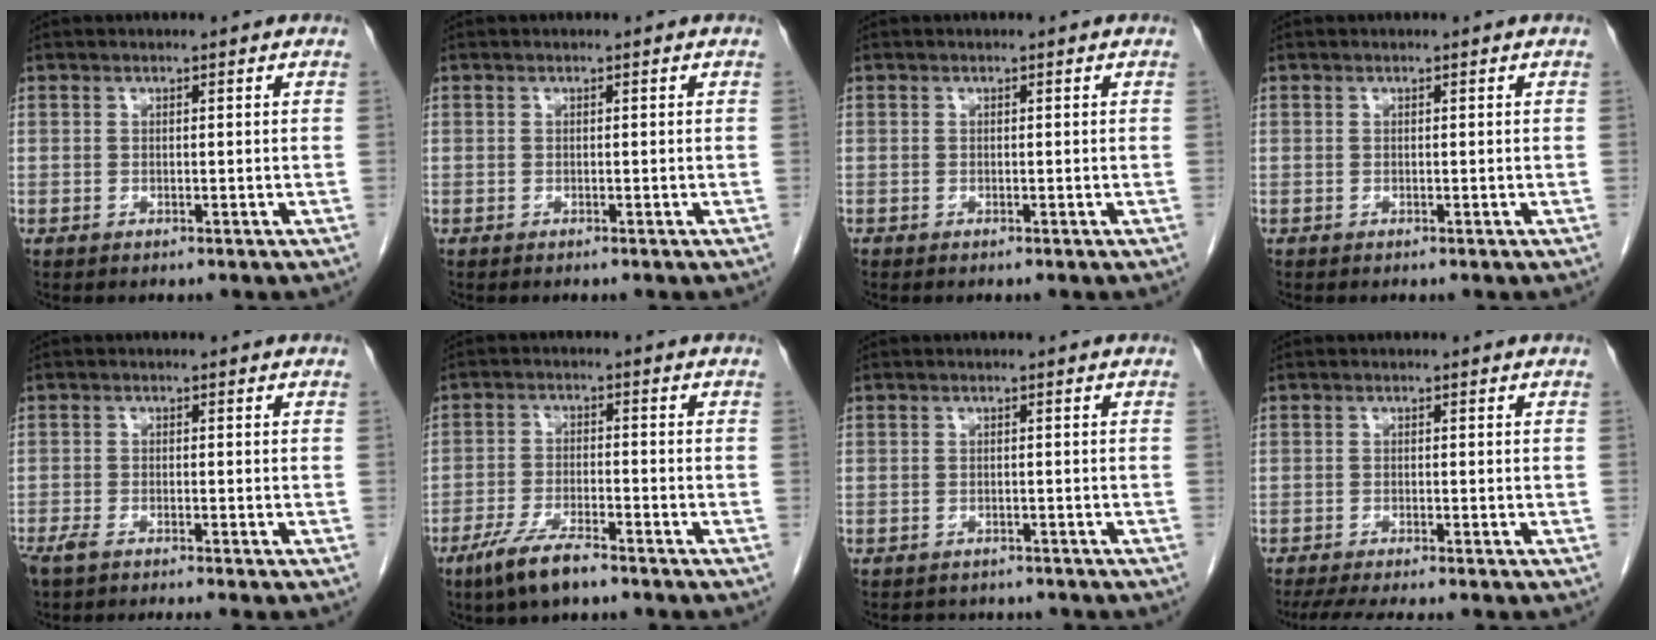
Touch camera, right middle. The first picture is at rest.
{"total": 0.0}
{"total": 0.0}
{"total": 0.0}
{"total": 5.3, "force": [-4.5, 0.2, 2.8], "torque": [-0.042, -0.011, -0.075]}
{"total": 6.7, "force": [-4.9, 1.1, 4.5], "torque": [-0.095, -0.011, -0.090]}
{"total": 4.1, "force": [-3.7, 1.7, 0.5], "torque": [-0.008, 0.001, -0.046]}
{"total": 6.6, "force": [-5.6, 0.1, 3.5], "torque": [-0.049, -0.017, -0.090]}